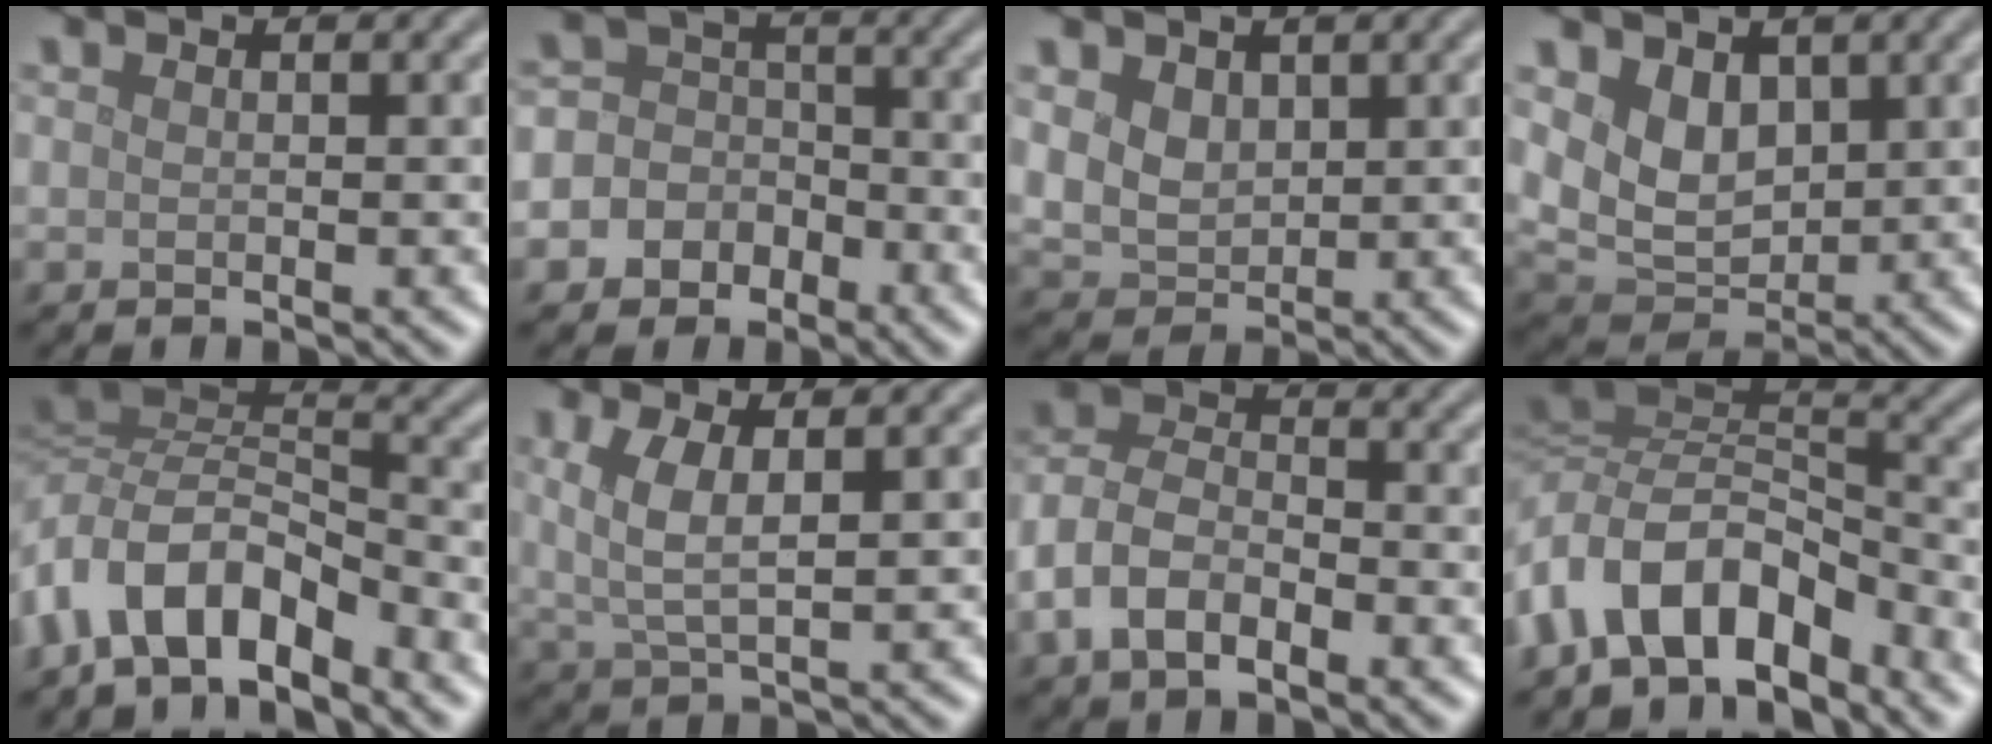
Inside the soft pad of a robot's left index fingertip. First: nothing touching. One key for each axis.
{"total": 7.6, "fx": -3.2, "fy": 6.8, "fz": 1.3, "tx": -0.014, "ty": 0.013, "tz": -0.081}
{"total": 3.7, "fx": 1.4, "fy": 2.8, "fz": 1.9, "tx": -0.053, "ty": -0.002, "tz": 0.031}
{"total": 4.6, "fx": 1.5, "fy": 3.4, "fz": 2.7, "tx": -0.060, "ty": -0.014, "tz": 0.029}
{"total": 7.5, "fx": -4.5, "fy": 3.6, "fz": 4.9, "tx": -0.076, "ty": 0.005, "tz": -0.094}
{"total": 3.7, "fx": 1.2, "fy": 1.2, "fz": 3.3, "tx": -0.073, "ty": -0.003, "tz": 0.027}
{"total": 6.2, "fx": -2.8, "fy": 3.5, "fz": 4.3, "tx": -0.080, "ty": 0.006, "tz": -0.061}
{"total": 9.2, "fx": -4.9, "fy": 5.0, "fz": 5.9, "tx": -0.092, "ty": 0.007, "tz": -0.097}